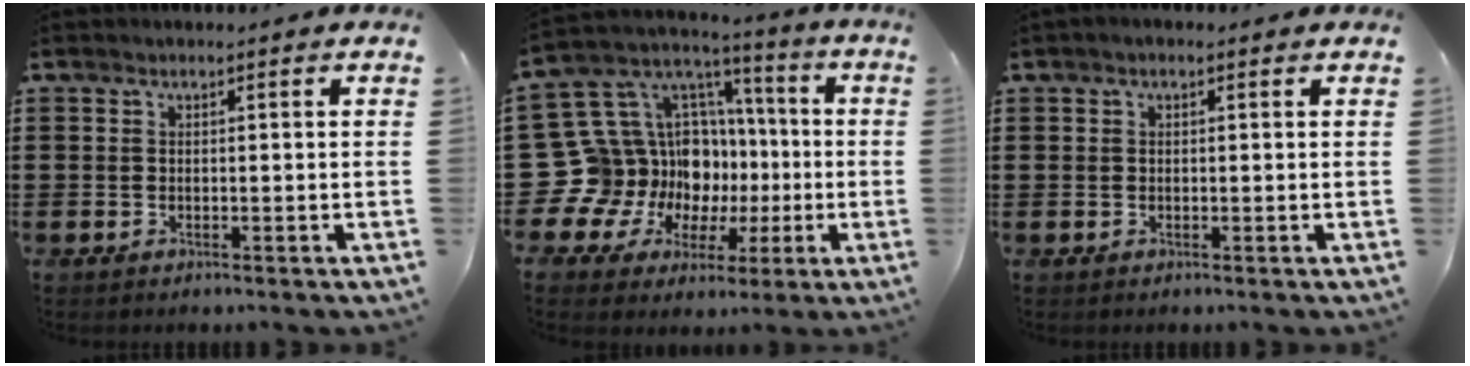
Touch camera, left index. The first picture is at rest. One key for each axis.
{"total": 16.6, "fx": -2.9, "fy": 15.3, "fz": 5.7, "tx": -0.156, "ty": -0.033, "tz": -0.009}
{"total": 0.6, "fx": 0.0, "fy": 0.4, "fz": 0.4, "tx": -0.008, "ty": 0.004, "tz": -0.001}